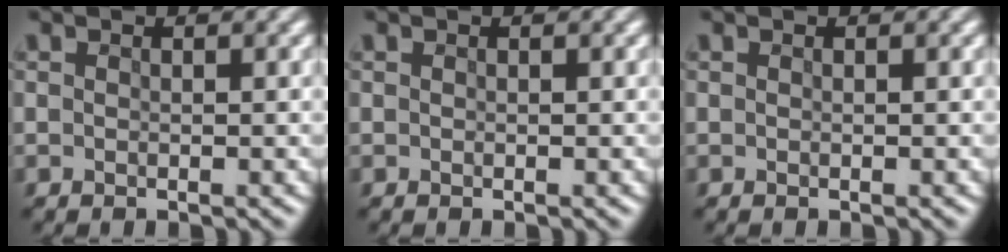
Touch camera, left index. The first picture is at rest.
{"total": 0.0}
{"total": 0.0}